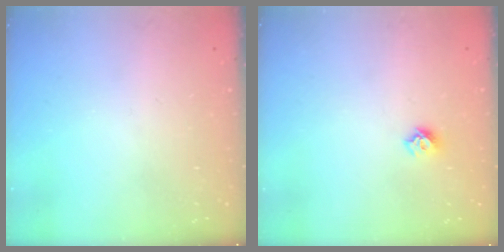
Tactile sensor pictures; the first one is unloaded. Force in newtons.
{"total": 5.7, "press": 5.7, "slide": 0.5}